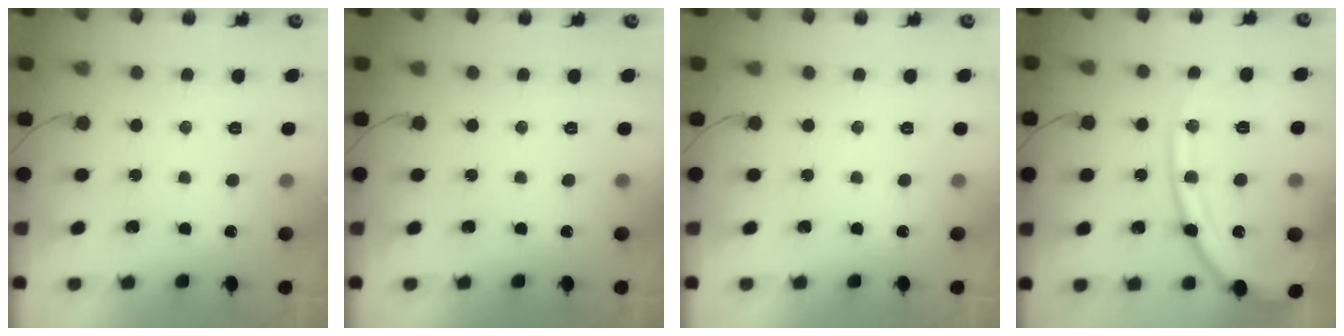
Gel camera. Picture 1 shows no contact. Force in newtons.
{"total": 0.0}
{"total": 0.0}
{"total": 19.4, "press": 19.3, "slide": 1.9}